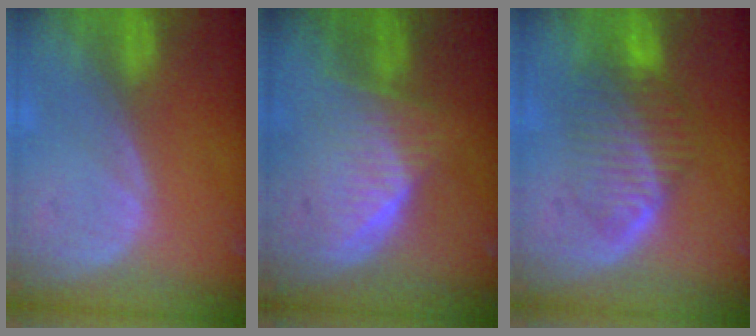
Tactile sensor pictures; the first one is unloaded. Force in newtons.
{"total": 6.3, "press": 6.2, "slide": 1.5}
{"total": 7.9, "press": 7.1, "slide": 3.4}